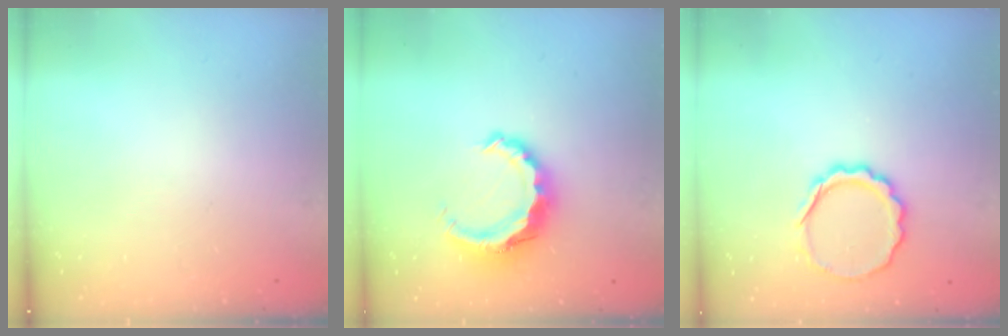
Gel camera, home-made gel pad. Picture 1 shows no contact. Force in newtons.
{"total": 8.5, "press": 8.4, "slide": 1.0}
{"total": 9.1, "press": 9.0, "slide": 1.7}